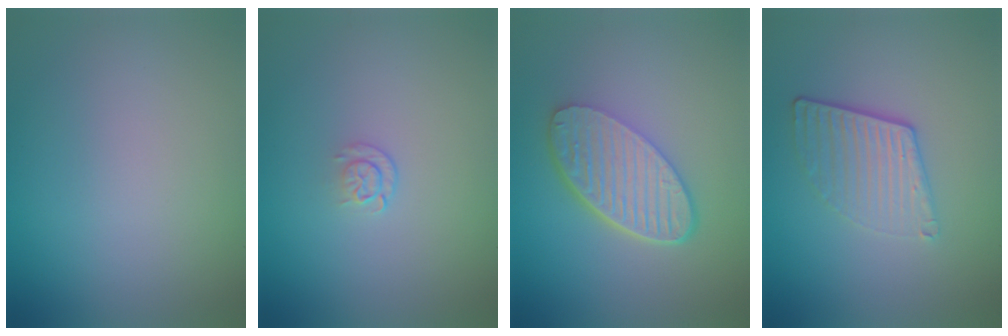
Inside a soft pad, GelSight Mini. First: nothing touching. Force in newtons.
{"total": 1.1, "press": 0.6, "slide": 0.9}
{"total": 6.2, "press": 4.4, "slide": 4.3}
{"total": 3.7, "press": 2.7, "slide": 2.5}